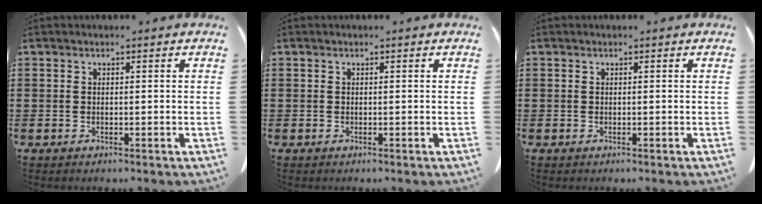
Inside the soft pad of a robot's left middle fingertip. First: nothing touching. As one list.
[{"total": 0.0}, {"total": 0.0}]